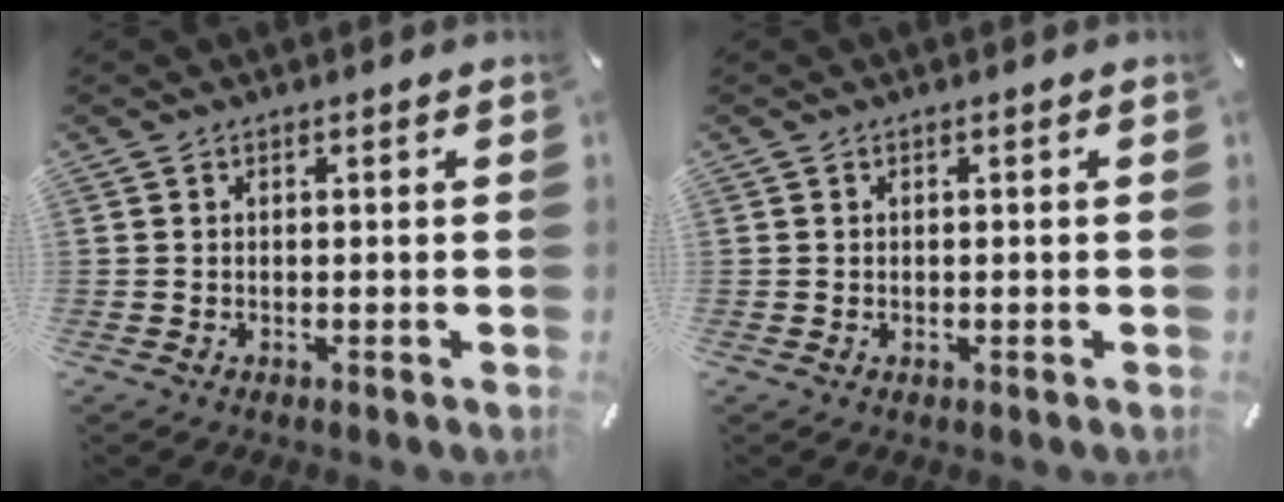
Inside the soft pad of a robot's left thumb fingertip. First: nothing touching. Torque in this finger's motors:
{"motor_torque": [-0.01, -0.18, -0.14, -0.10, -0.01]}